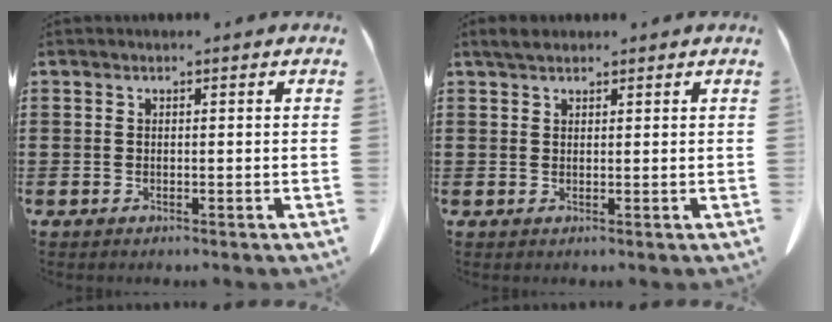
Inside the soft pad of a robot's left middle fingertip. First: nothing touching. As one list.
[{"total": 1.8, "force": [1.5, 0.6, 0.7], "torque": [-0.019, 0.006, 0.029]}]